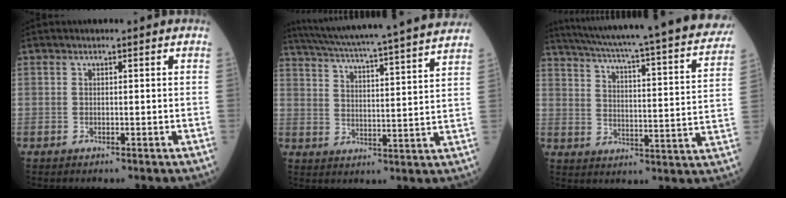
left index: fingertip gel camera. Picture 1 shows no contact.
{"total": 24.4, "force": [22.1, -1.4, 10.2], "torque": [-0.175, -0.026, 0.299]}
{"total": 30.9, "force": [27.3, 1.7, 14.4], "torque": [-0.229, -0.067, 0.342]}